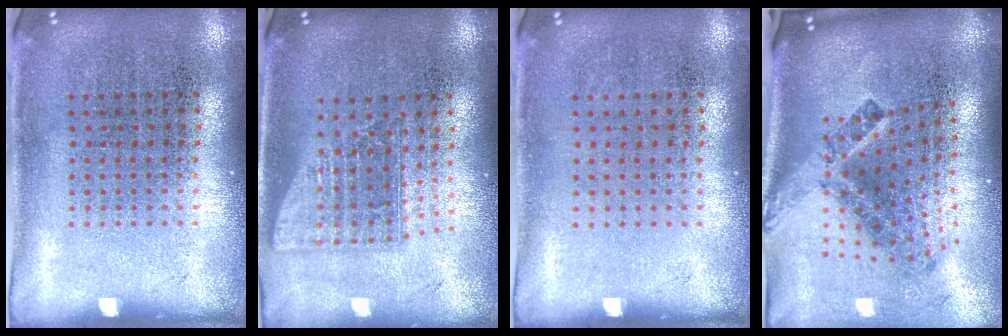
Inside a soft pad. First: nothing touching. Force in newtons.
{"total": 1.5, "press": 1.2, "slide": 0.9}
{"total": 0.0}
{"total": 3.0, "press": 1.7, "slide": 2.4}